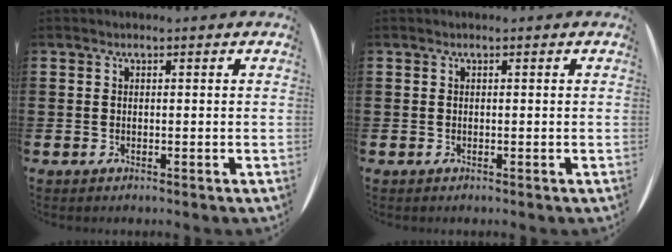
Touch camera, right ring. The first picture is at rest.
{"total": 0.0}